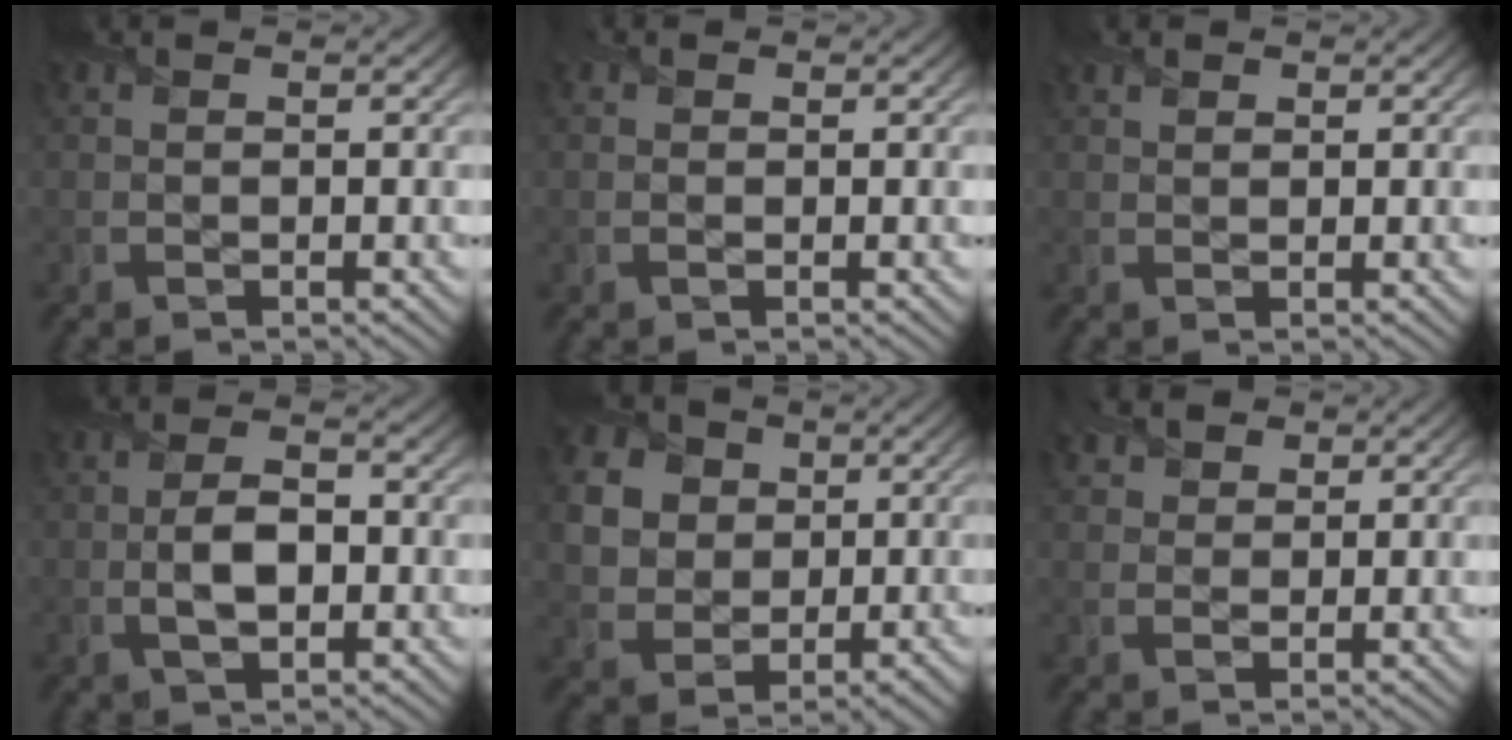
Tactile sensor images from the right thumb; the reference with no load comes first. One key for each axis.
{"total": 0.8, "fx": 0.2, "fy": 0.6, "fz": 0.5, "tx": -0.009, "ty": -0.001, "tz": 0.003}
{"total": 1.2, "fx": 0.9, "fy": 0.6, "fz": 0.4, "tx": -0.010, "ty": 0.004, "tz": 0.019}
{"total": 5.0, "fx": -0.8, "fy": 2.5, "fz": 4.2, "tx": -0.091, "ty": 0.001, "tz": -0.015}
{"total": 7.3, "fx": 1.3, "fy": 6.3, "fz": 3.5, "tx": -0.113, "ty": 0.000, "tz": 0.018}
{"total": 2.9, "fx": 1.9, "fy": 1.9, "fz": 1.1, "tx": -0.027, "ty": 0.008, "tz": 0.036}